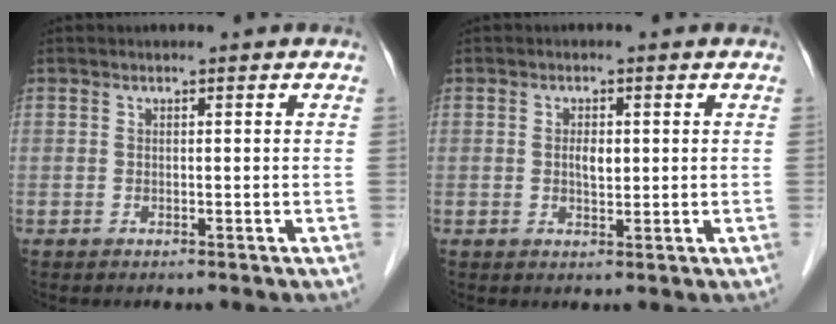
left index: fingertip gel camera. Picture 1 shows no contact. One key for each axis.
{"total": 2.0, "fx": -0.3, "fy": 0.9, "fz": 1.8, "tx": -0.034, "ty": -0.006, "tz": -0.003}